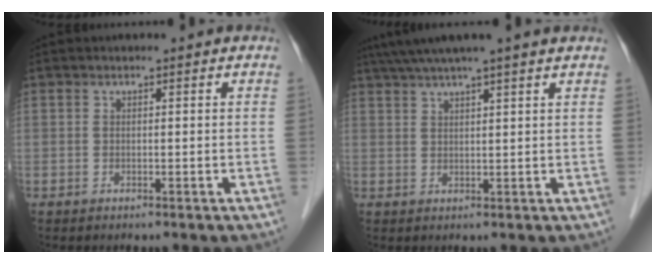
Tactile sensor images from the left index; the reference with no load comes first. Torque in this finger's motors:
{"motor_torque": [0.53, -1.50, 0.78, 0.21]}